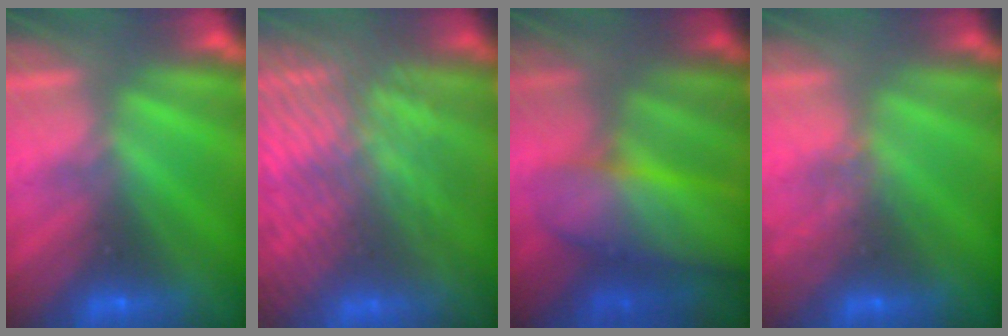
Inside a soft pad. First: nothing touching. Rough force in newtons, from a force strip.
{"total": 8.6}
{"total": 9.5}
{"total": 2.4}